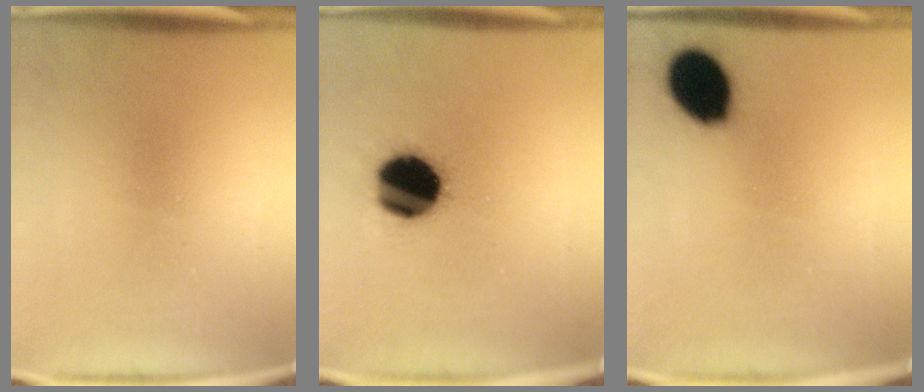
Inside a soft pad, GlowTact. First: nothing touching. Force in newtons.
{"total": 17.9}
{"total": 12.0}